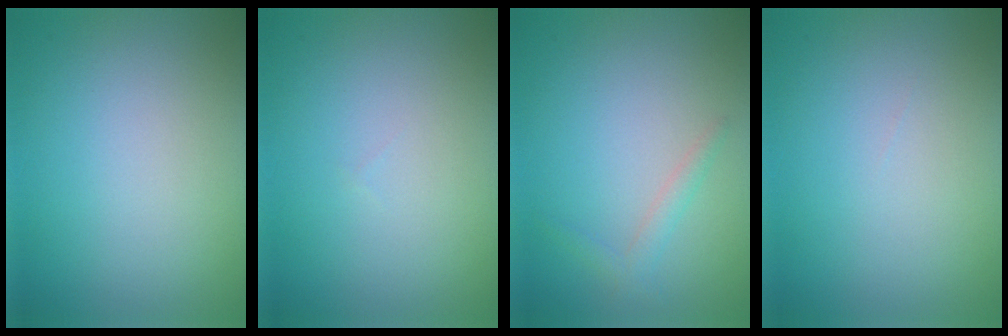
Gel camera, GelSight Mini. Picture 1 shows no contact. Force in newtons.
{"total": 0.0}
{"total": 1.3, "press": 1.3, "slide": 0.0}
{"total": 0.0}